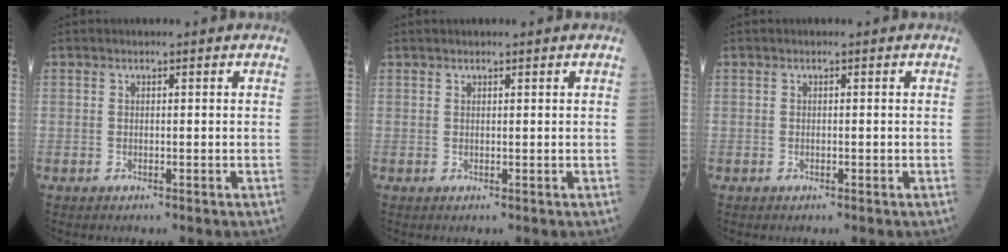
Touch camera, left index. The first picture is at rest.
{"total": 1.0, "force": [0.9, 0.2, 0.3], "torque": [-0.007, 0.018, 0.017]}
{"total": 0.0}